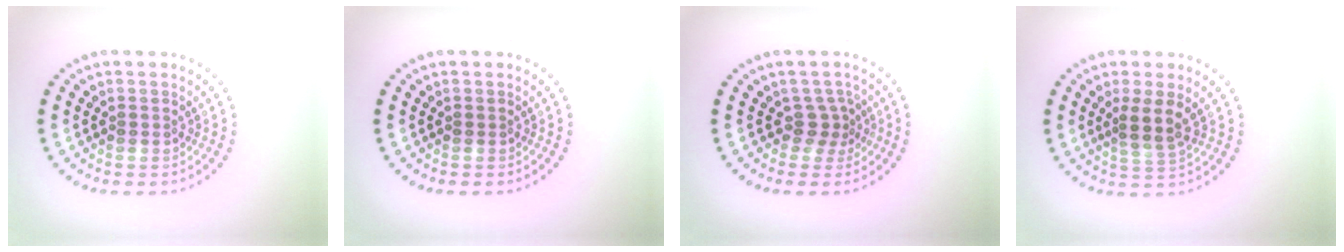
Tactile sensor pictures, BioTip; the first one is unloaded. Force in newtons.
{"total": 0.0}
{"total": 1.9, "press": 1.2, "slide": 1.4}
{"total": 2.4, "press": 1.9, "slide": 1.5}